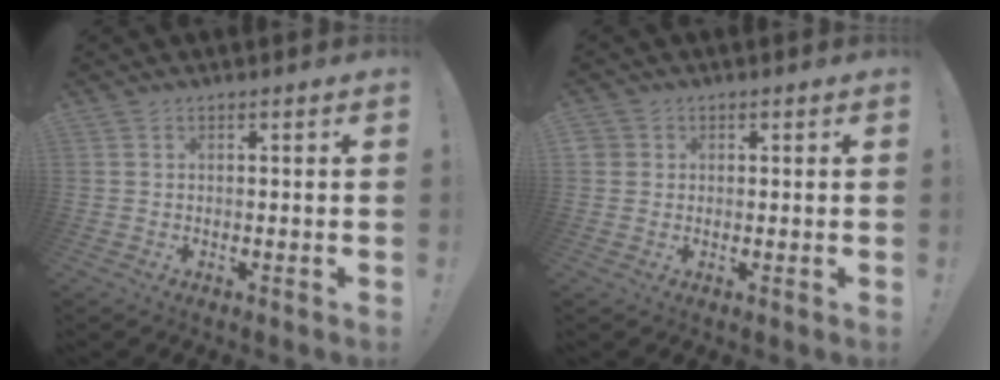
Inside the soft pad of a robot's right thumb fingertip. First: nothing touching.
{"total": 2.0, "force": [0.6, 1.8, 0.5], "torque": [-0.004, -0.001, 0.012]}